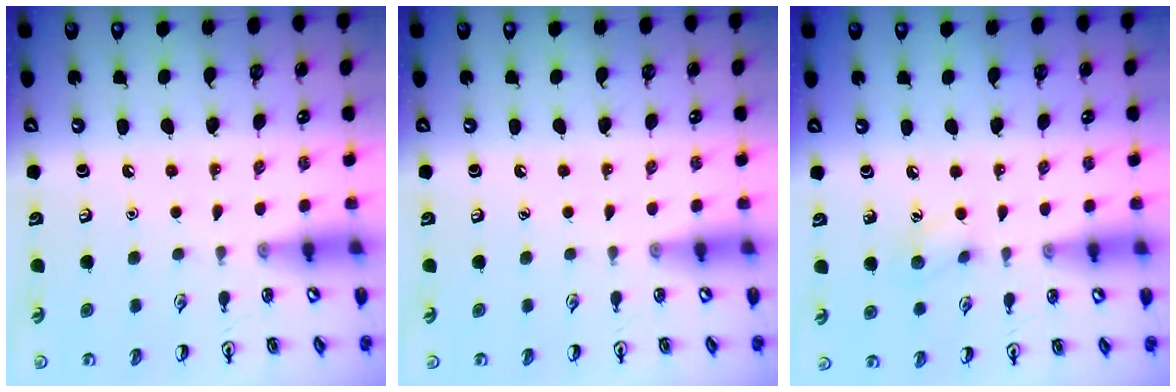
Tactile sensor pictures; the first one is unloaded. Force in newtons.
{"total": 0.0}
{"total": 7.1, "press": 6.9, "slide": 1.8}